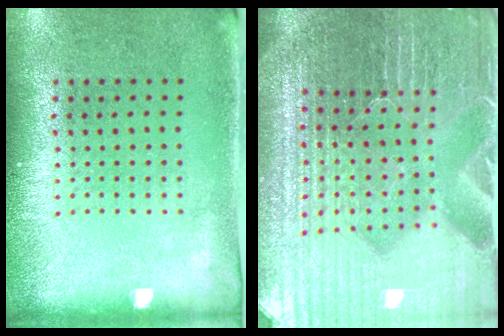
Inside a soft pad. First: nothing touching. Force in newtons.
{"total": 6.3, "press": 5.6, "slide": 2.9}